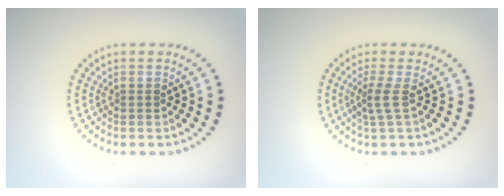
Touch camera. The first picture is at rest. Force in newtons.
{"total": 1.8, "press": 1.2, "slide": 1.3}